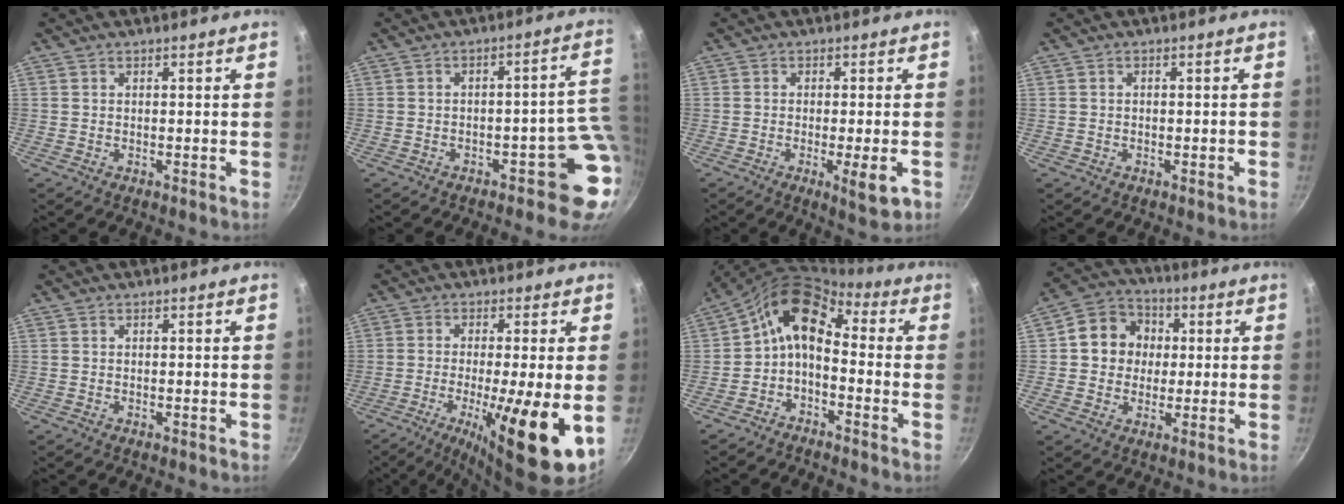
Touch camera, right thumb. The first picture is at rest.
{"total": 8.3, "force": [-1.9, 4.8, 6.5], "torque": [0.000, 0.031, -0.025]}
{"total": 5.8, "force": [-1.9, 1.0, 5.4], "torque": [-0.084, -0.001, -0.026]}
{"total": 0.8, "force": [-0.4, 0.5, 0.4], "torque": [-0.008, 0.007, -0.001]}
{"total": 0.0}
{"total": 14.5, "force": [-3.5, 2.5, 13.9], "torque": [-0.233, -0.012, -0.055]}
{"total": 9.9, "force": [-0.9, 6.5, 7.4], "torque": [-0.127, 0.051, -0.037]}
{"total": 10.2, "force": [1.2, 9.1, 4.3], "torque": [-0.038, 0.015, 0.004]}